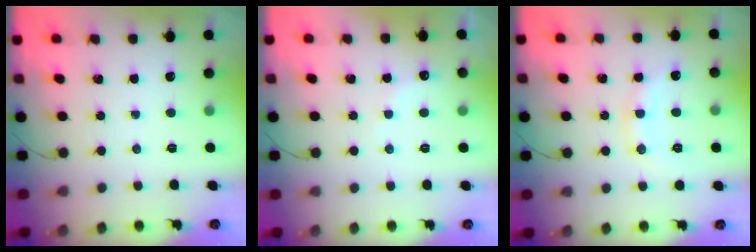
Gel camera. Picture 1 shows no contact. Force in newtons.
{"total": 6.3, "press": 6.3, "slide": 0.9}
{"total": 9.1, "press": 9.1, "slide": 0.7}